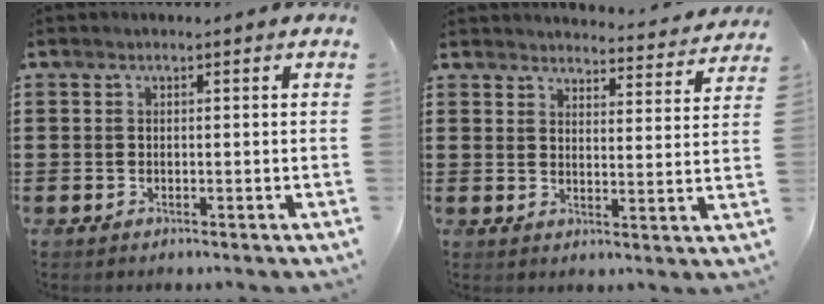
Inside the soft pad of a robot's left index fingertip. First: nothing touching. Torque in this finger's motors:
{"motor_torque": [2.14, 0.00, 0.08, 0.01]}